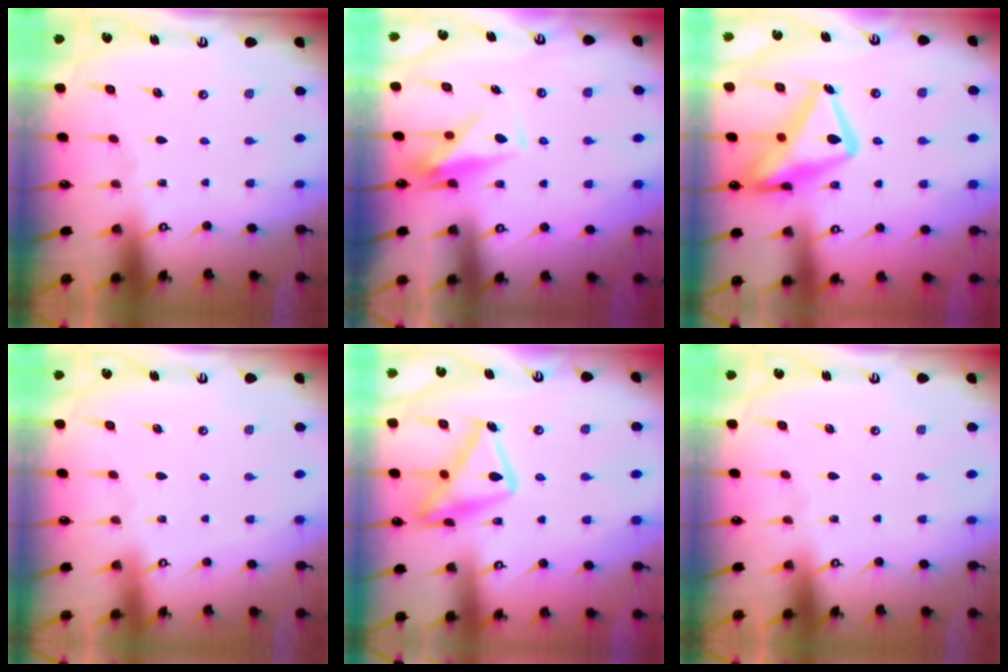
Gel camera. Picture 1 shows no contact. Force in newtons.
{"total": 9.1, "press": 9.1, "slide": 0.2}
{"total": 19.6, "press": 19.5, "slide": 1.6}
{"total": 4.0, "press": 4.0, "slide": 0.1}
{"total": 17.8, "press": 17.7, "slide": 1.1}
{"total": 0.0}